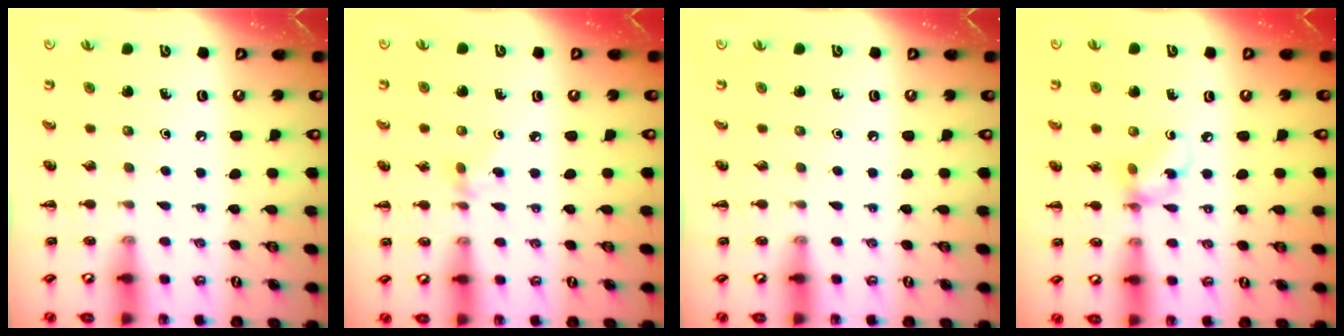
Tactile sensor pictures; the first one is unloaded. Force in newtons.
{"total": 2.8, "press": 2.6, "slide": 1.0}
{"total": 0.0}
{"total": 6.2, "press": 6.1, "slide": 0.8}